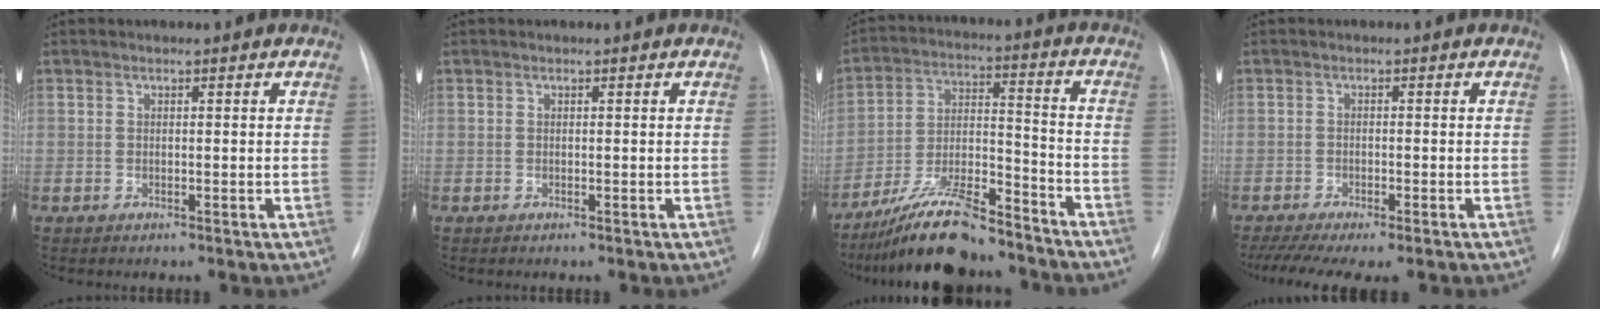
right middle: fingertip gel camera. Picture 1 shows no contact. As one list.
[{"total": 0.0}, {"total": 13.9, "force": [-12.0, 2.8, 6.6], "torque": [-0.122, 0.010, -0.214]}, {"total": 9.9, "force": [-7.7, 2.3, 5.8], "torque": [-0.098, -0.003, -0.116]}]